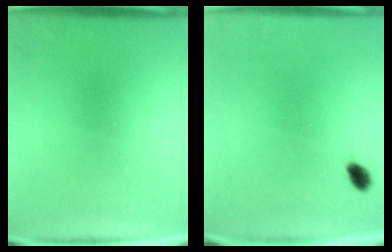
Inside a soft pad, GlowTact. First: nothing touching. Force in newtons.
{"total": 1.9}